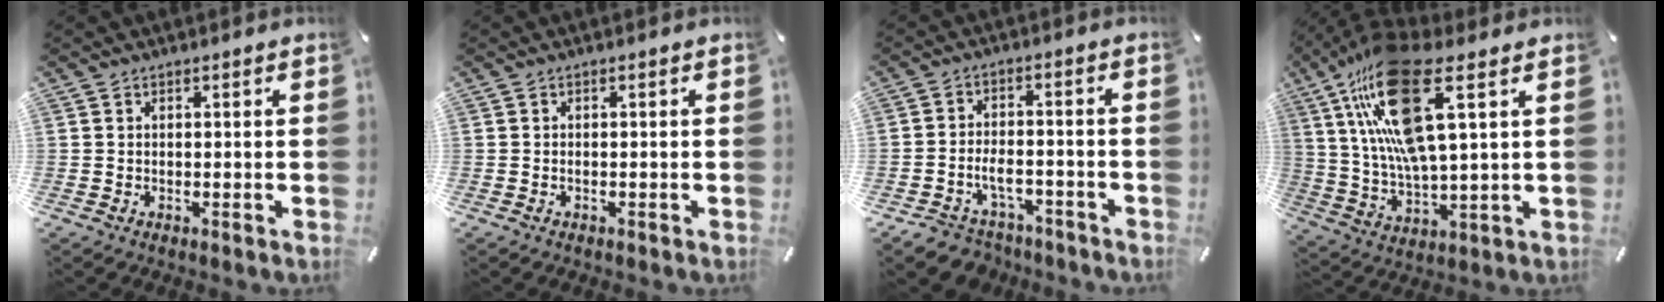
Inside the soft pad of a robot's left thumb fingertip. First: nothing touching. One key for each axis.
{"total": 0.7, "fx": -0.4, "fy": 0.3, "fz": 0.4, "tx": -0.009, "ty": 0.000, "tz": -0.009}
{"total": 6.3, "fx": -3.1, "fy": 4.3, "fz": 3.3, "tx": -0.072, "ty": 0.013, "tz": -0.056}
{"total": 20.0, "fx": 9.4, "fy": 6.0, "fz": 16.6, "tx": -0.354, "ty": -0.032, "tz": 0.152}